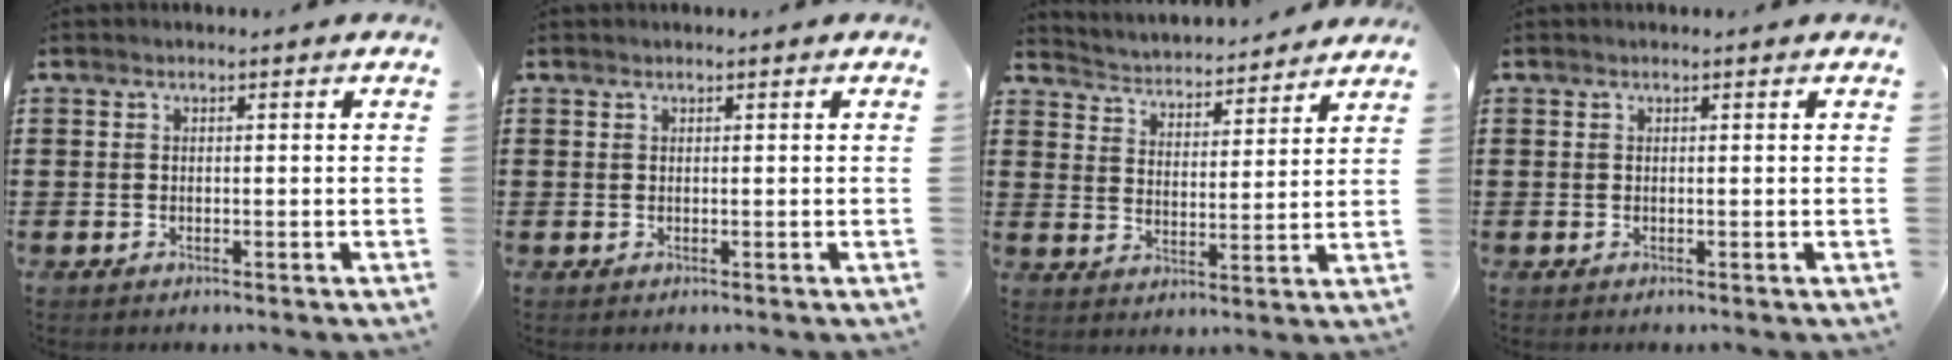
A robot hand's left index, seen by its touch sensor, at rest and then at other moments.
{"total": 0.0}
{"total": 3.4, "force": [3.4, 0.0, -0.4], "torque": [-0.015, -0.032, 0.052]}
{"total": 0.0}